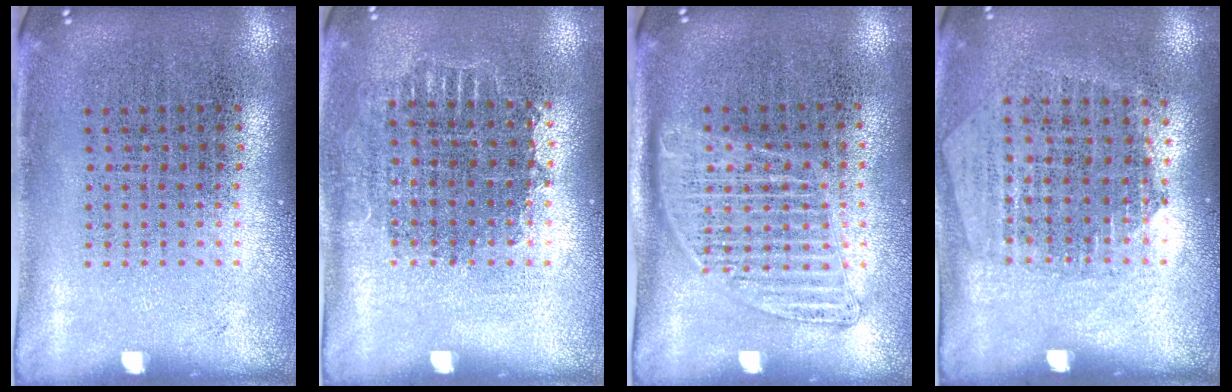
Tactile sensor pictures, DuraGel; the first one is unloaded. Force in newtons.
{"total": 0.9, "press": 0.9, "slide": 0.2}
{"total": 1.4, "press": 1.3, "slide": 0.6}
{"total": 1.3, "press": 1.2, "slide": 0.5}